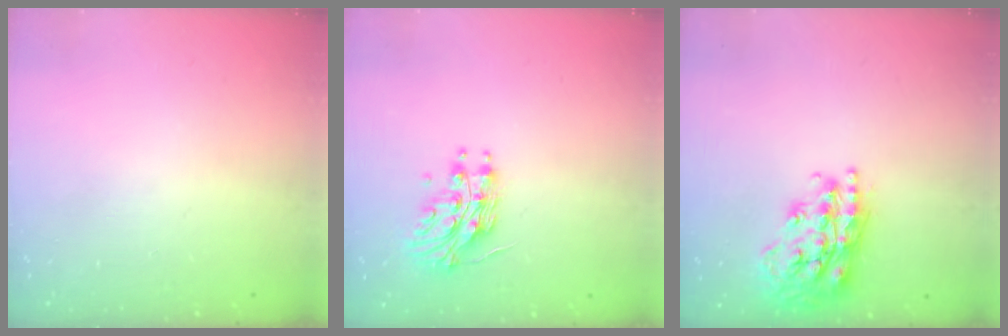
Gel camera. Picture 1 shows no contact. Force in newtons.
{"total": 11.8, "press": 11.8, "slide": 0.6}
{"total": 20.8, "press": 20.8, "slide": 1.4}